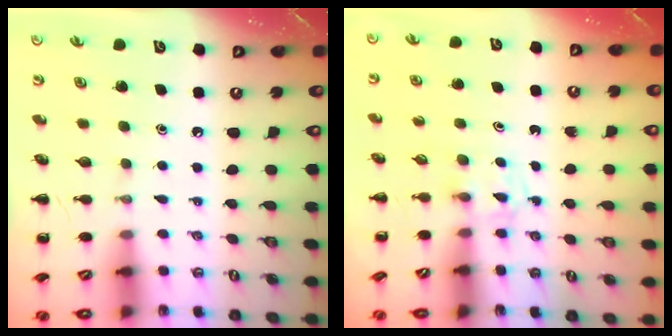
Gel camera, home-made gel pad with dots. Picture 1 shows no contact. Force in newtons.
{"total": 2.4, "press": 2.1, "slide": 1.1}